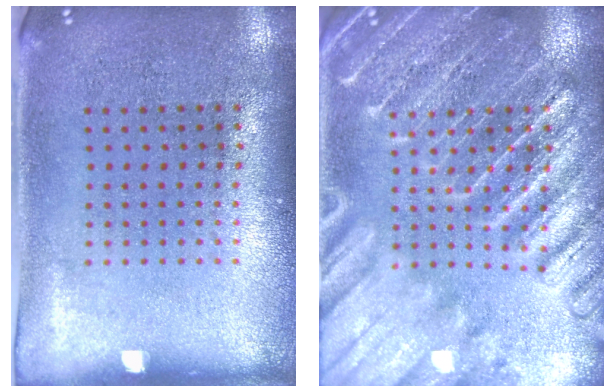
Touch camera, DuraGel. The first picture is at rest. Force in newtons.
{"total": 3.6, "press": 3.6, "slide": 0.5}